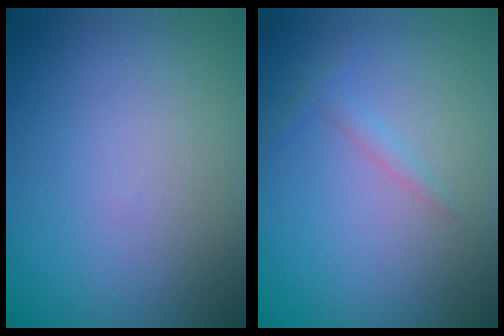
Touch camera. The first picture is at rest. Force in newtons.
{"total": 1.1, "press": 1.1, "slide": 0.0}